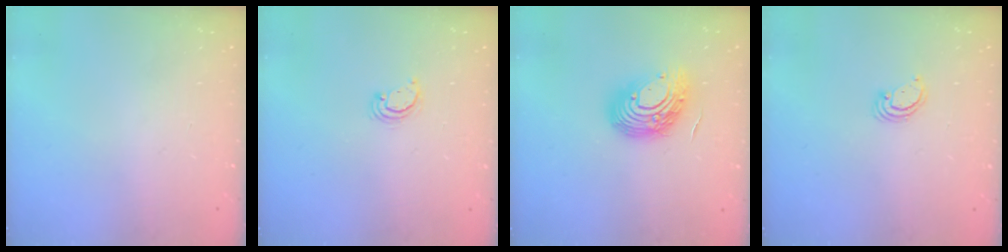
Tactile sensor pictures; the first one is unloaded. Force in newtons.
{"total": 2.6, "press": 2.6, "slide": 0.3}
{"total": 14.8, "press": 14.7, "slide": 1.5}
{"total": 2.3, "press": 2.3, "slide": 0.1}